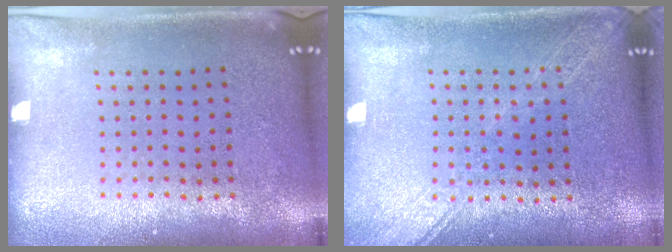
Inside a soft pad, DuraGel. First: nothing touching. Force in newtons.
{"total": 1.6, "press": 1.6, "slide": 0.4}